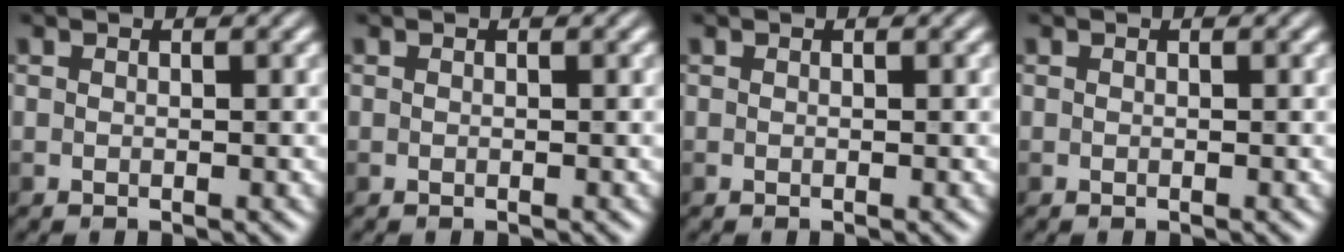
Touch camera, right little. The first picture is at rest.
{"total": 0.0}
{"total": 0.0}
{"total": 0.0}